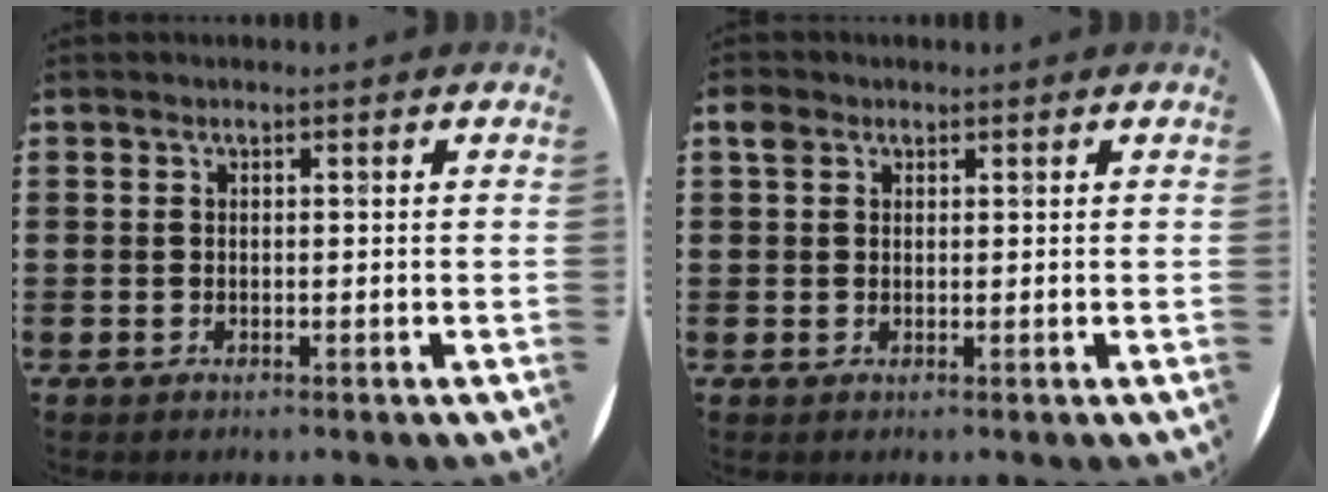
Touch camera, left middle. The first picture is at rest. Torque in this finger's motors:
{"motor_torque": [0.47, -0.35, 0.02, 0.05]}